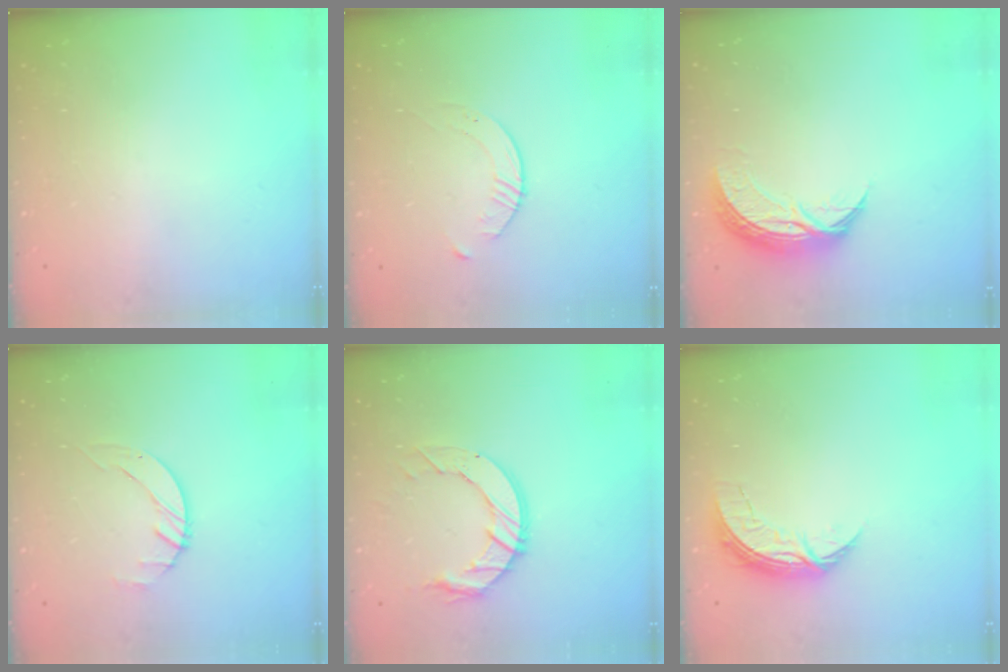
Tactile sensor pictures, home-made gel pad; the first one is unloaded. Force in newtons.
{"total": 3.9, "press": 3.9, "slide": 0.4}
{"total": 10.1, "press": 10.1, "slide": 0.3}
{"total": 1.4, "press": 1.4, "slide": 0.2}
{"total": 11.0, "press": 11.0, "slide": 1.2}
{"total": 7.2, "press": 7.1, "slide": 0.5}